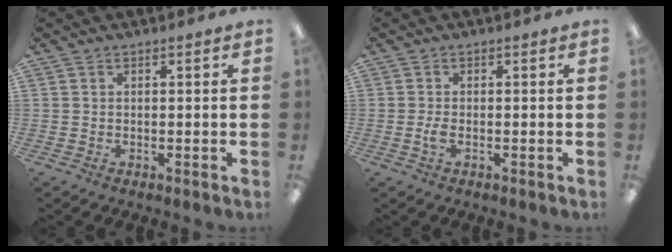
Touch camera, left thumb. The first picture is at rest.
{"total": 2.2, "force": [-0.5, 1.0, 1.9], "torque": [-0.040, 0.001, -0.010]}